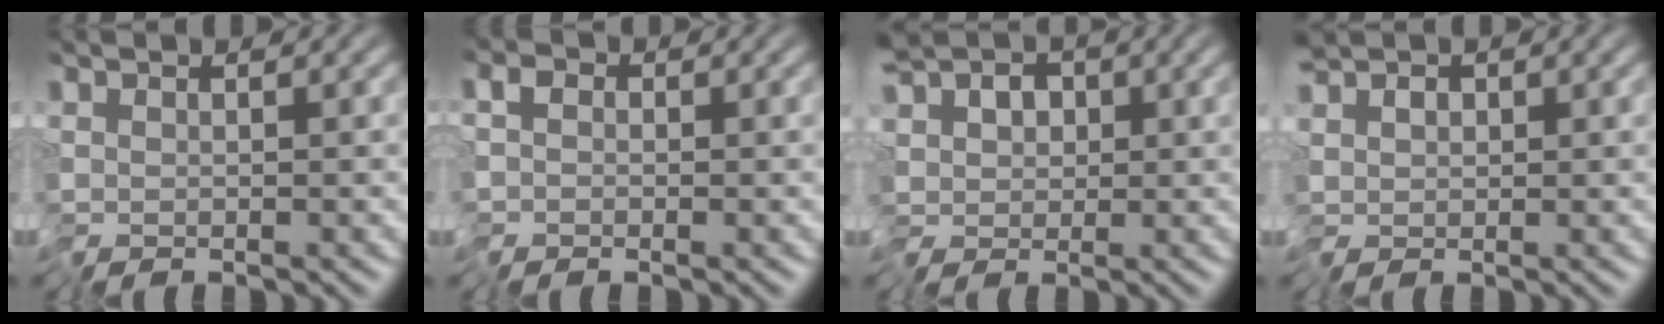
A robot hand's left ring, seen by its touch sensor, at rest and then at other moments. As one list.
[{"total": 1.0, "force": [-0.6, 0.8, 0.0], "torque": [0.004, 0.000, -0.014]}, {"total": 4.0, "force": [-0.5, 2.7, 2.9], "torque": [-0.057, -0.005, -0.013]}, {"total": 1.9, "force": [0.0, 1.1, 1.6], "torque": [-0.037, 0.000, -0.005]}]